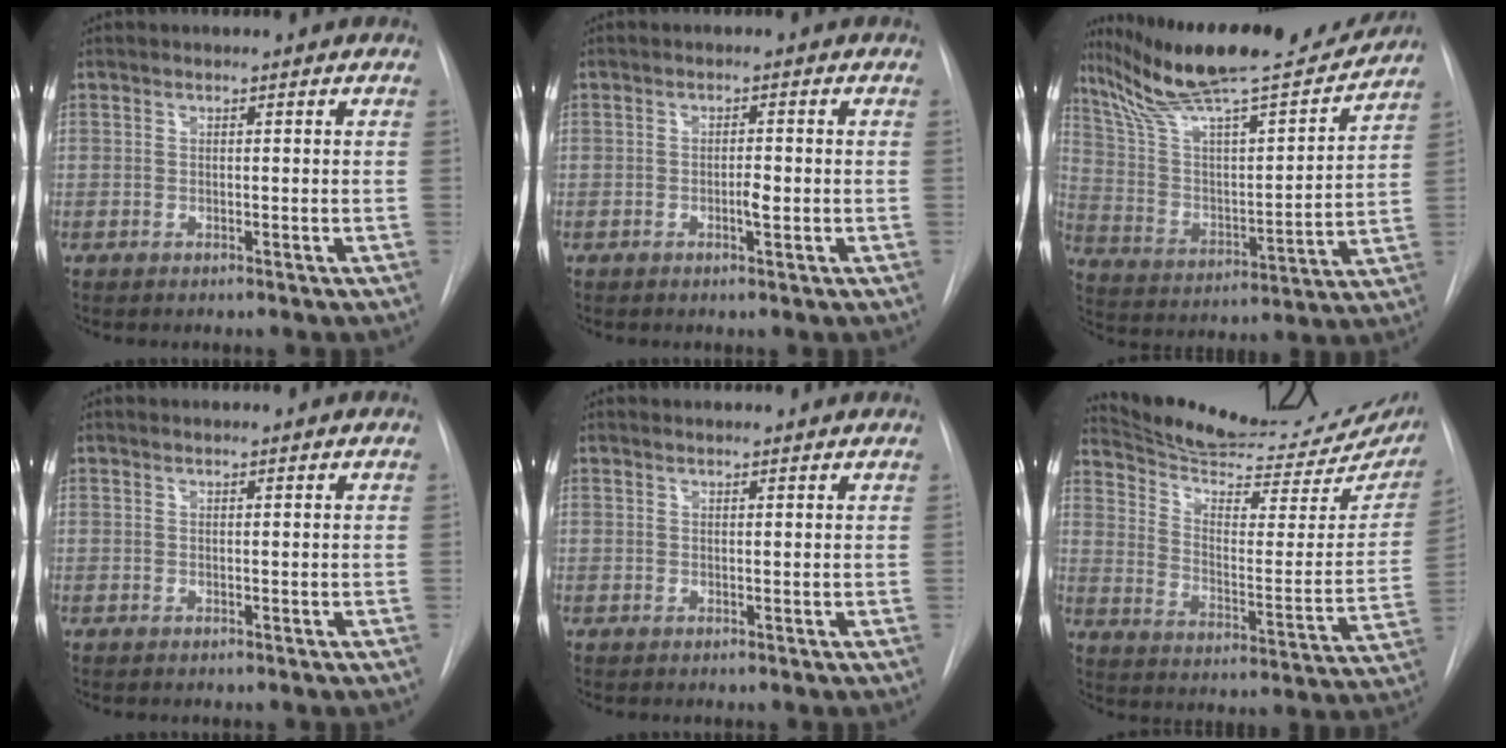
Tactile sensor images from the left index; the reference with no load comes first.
{"total": 1.7, "force": [-0.4, 0.4, 1.6], "torque": [-0.026, 0.001, -0.008]}
{"total": 22.8, "force": [20.4, 2.1, 10.2], "torque": [-0.177, -0.011, 0.326]}
{"total": 1.5, "force": [1.5, 0.0, 0.3], "torque": [-0.009, 0.016, 0.021]}
{"total": 4.3, "force": [4.2, 0.6, 0.8], "torque": [-0.014, 0.021, 0.045]}
{"total": 24.9, "force": [22.6, 4.3, 9.5], "torque": [-0.148, -0.064, 0.302]}